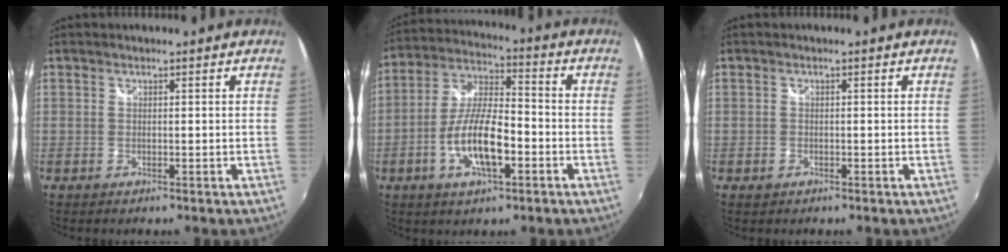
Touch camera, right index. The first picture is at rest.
{"total": 12.5, "force": [-4.4, 4.2, 10.9], "torque": [-0.224, -0.001, -0.080]}
{"total": 1.1, "force": [-0.6, 0.8, 0.4], "torque": [-0.008, -0.002, -0.009]}